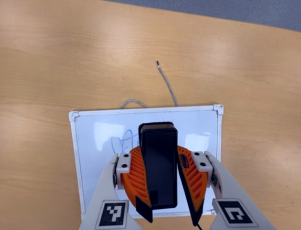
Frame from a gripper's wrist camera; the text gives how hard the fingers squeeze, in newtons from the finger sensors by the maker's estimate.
{"total": 11.8, "left": 11.1, "right": 12.4}